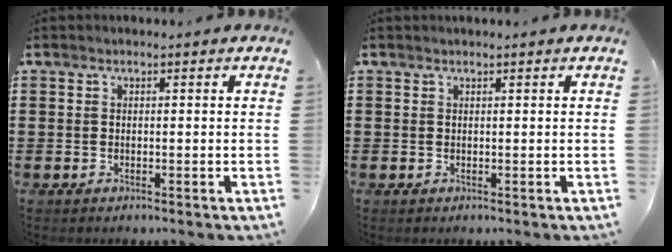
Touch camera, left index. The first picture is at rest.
{"total": 0.0}